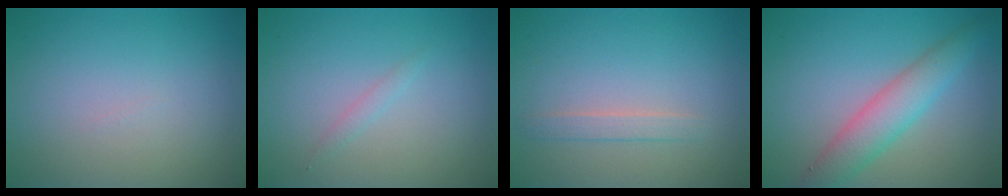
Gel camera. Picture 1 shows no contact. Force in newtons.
{"total": 0.7, "press": 0.7, "slide": 0.0}
{"total": 1.3, "press": 1.3, "slide": 0.1}
{"total": 4.3, "press": 4.3, "slide": 0.1}